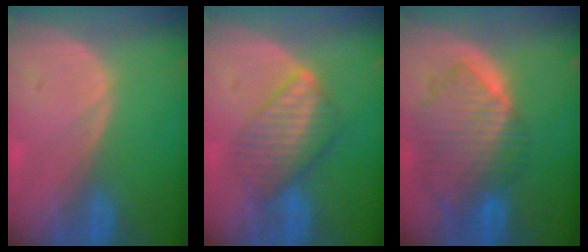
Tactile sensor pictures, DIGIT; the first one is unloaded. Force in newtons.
{"total": 6.6, "press": 6.6, "slide": 0.6}
{"total": 10.2, "press": 8.8, "slide": 5.1}